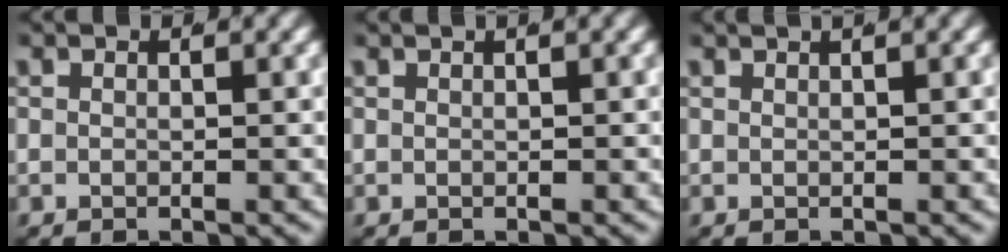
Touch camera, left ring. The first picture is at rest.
{"total": 0.6, "force": [0.3, -0.3, 0.3], "torque": [0.002, 0.008, 0.003]}
{"total": 1.5, "force": [1.2, -0.3, 1.0], "torque": [0.001, 0.011, 0.016]}